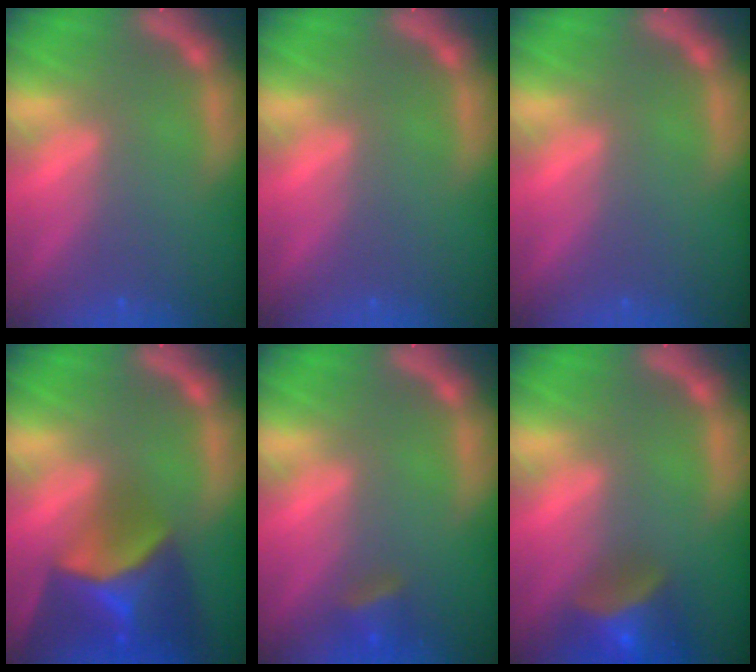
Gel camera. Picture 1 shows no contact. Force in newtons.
{"total": 0.0}
{"total": 0.0}
{"total": 9.9}
{"total": 2.4}
{"total": 5.9}